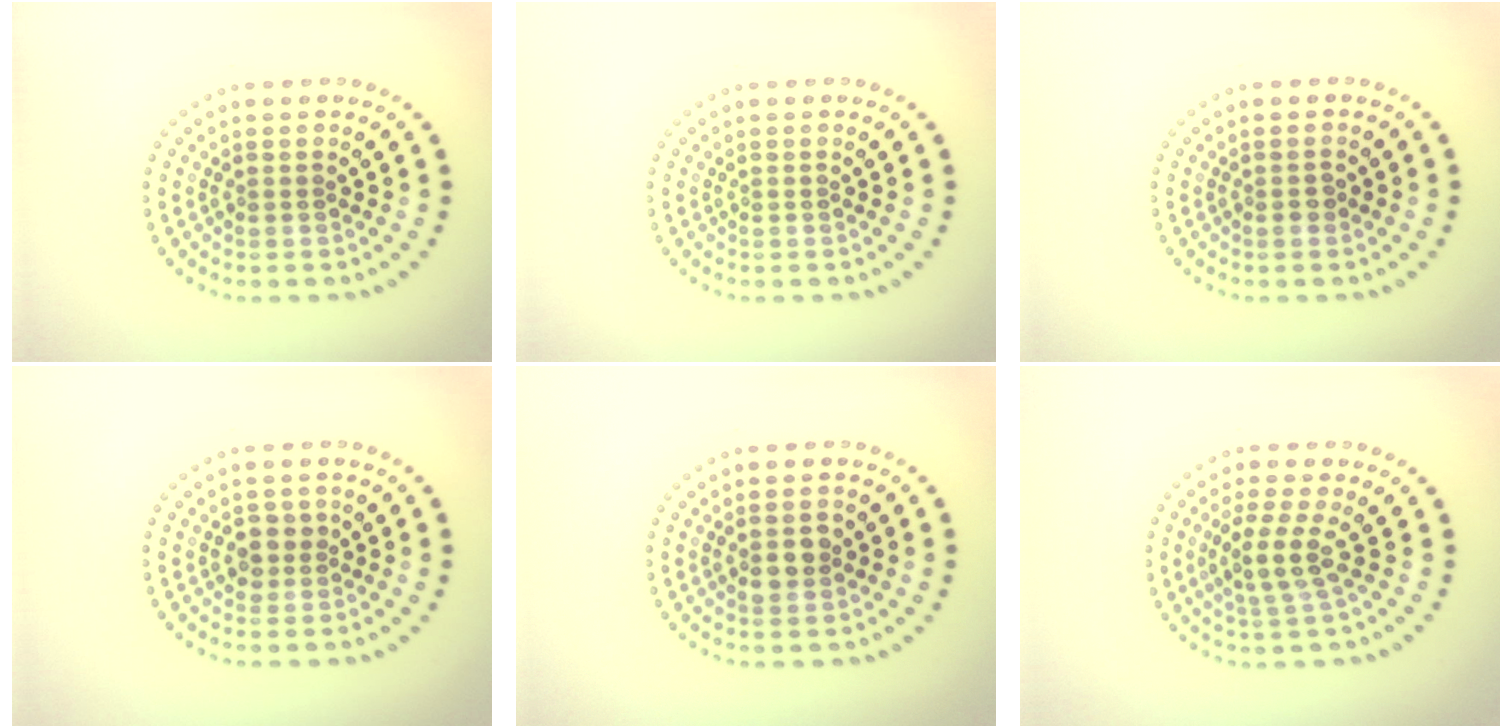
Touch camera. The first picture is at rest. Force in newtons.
{"total": 0.0}
{"total": 0.8, "press": 0.7, "slide": 0.3}
{"total": 1.8, "press": 1.7, "slide": 0.6}
{"total": 2.6, "press": 2.6, "slide": 0.1}
{"total": 3.0, "press": 2.6, "slide": 1.5}